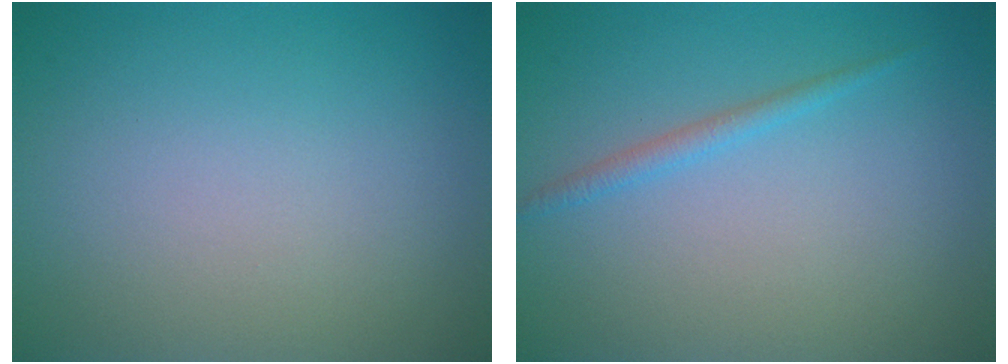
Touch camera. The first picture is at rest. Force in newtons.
{"total": 1.2, "press": 1.2, "slide": 0.1}